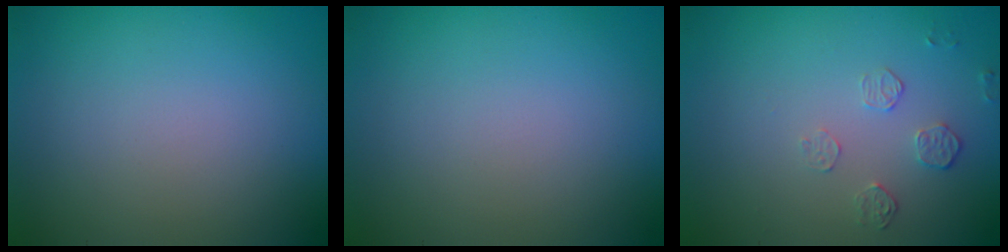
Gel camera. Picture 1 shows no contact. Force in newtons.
{"total": 0.0}
{"total": 1.5, "press": 0.8, "slide": 1.3}